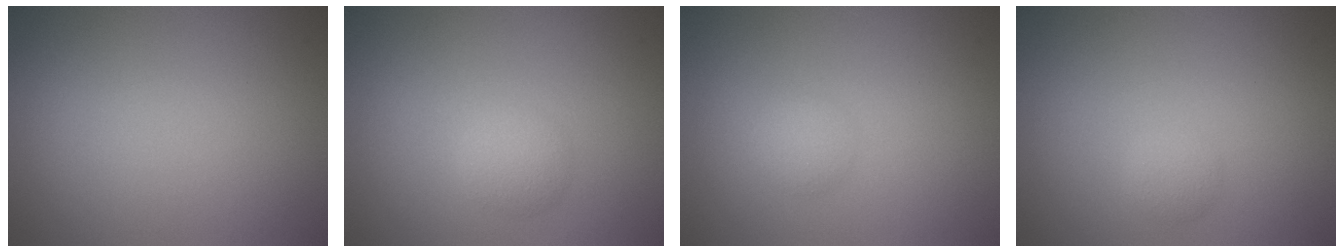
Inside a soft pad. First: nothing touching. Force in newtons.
{"total": 1.9, "press": 1.9, "slide": 0.1}
{"total": 1.4, "press": 1.4, "slide": 0.1}
{"total": 1.1, "press": 1.1, "slide": 0.1}